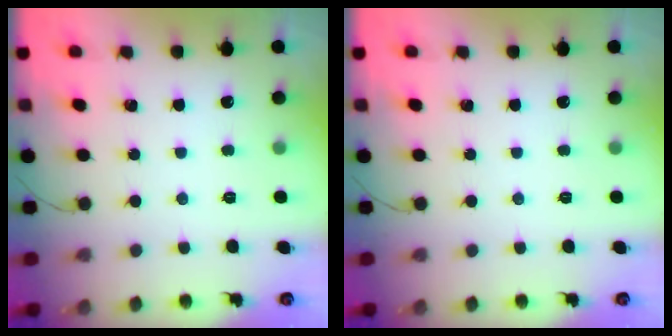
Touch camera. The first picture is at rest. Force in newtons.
{"total": 0.0}